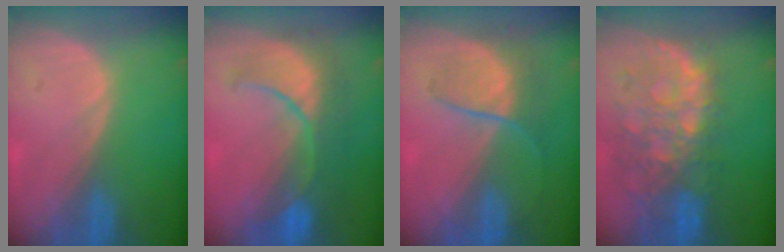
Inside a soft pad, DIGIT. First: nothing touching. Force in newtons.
{"total": 9.7, "press": 8.9, "slide": 3.7}
{"total": 6.6, "press": 6.2, "slide": 2.3}
{"total": 11.2, "press": 9.8, "slide": 5.5}